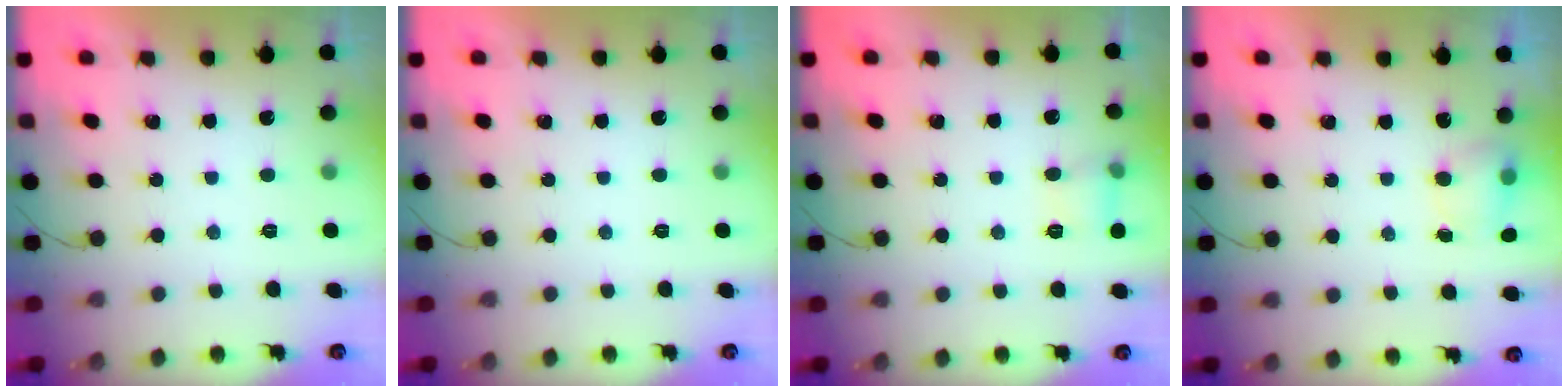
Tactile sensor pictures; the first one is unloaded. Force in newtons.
{"total": 0.0}
{"total": 5.2, "press": 5.0, "slide": 1.7}
{"total": 4.5, "press": 4.5, "slide": 0.6}